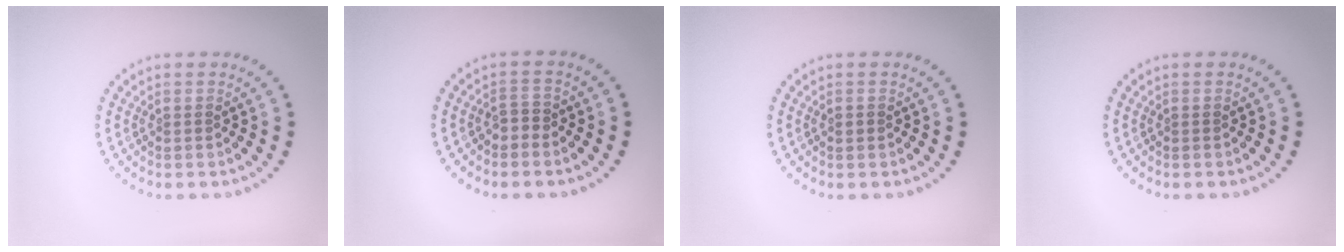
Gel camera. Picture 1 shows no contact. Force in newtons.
{"total": 1.0, "press": 0.8, "slide": 0.6}
{"total": 0.7, "press": 0.7, "slide": 0.1}
{"total": 0.0}